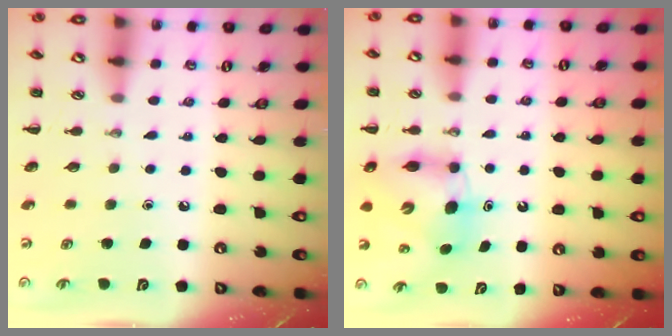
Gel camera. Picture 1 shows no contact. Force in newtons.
{"total": 6.7, "press": 6.6, "slide": 1.1}